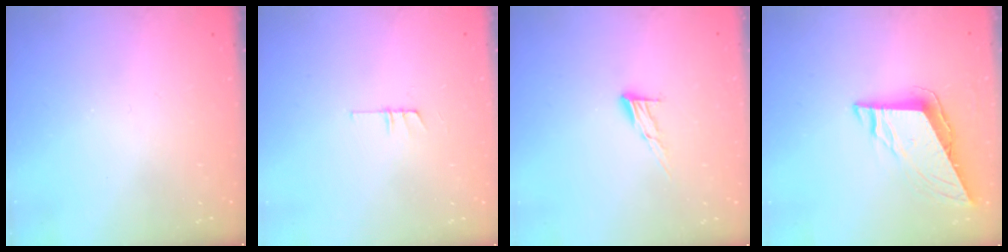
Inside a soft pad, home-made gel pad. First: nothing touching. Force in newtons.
{"total": 3.7, "press": 3.7, "slide": 0.4}
{"total": 7.2, "press": 7.2, "slide": 0.4}
{"total": 8.3, "press": 8.2, "slide": 1.5}